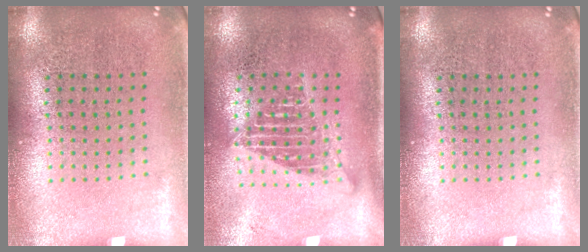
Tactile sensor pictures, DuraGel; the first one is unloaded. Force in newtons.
{"total": 1.6, "press": 1.3, "slide": 0.9}
{"total": 0.0}